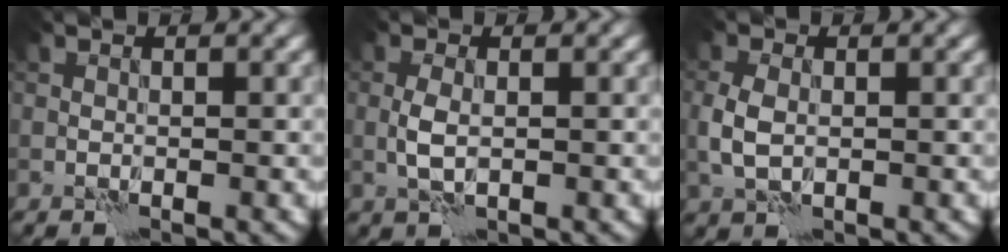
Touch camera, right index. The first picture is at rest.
{"total": 2.1, "force": [-0.2, 1.0, 1.8], "torque": [-0.044, 0.000, -0.006]}
{"total": 3.0, "force": [-0.3, 2.0, 2.3], "torque": [-0.059, 0.001, -0.007]}